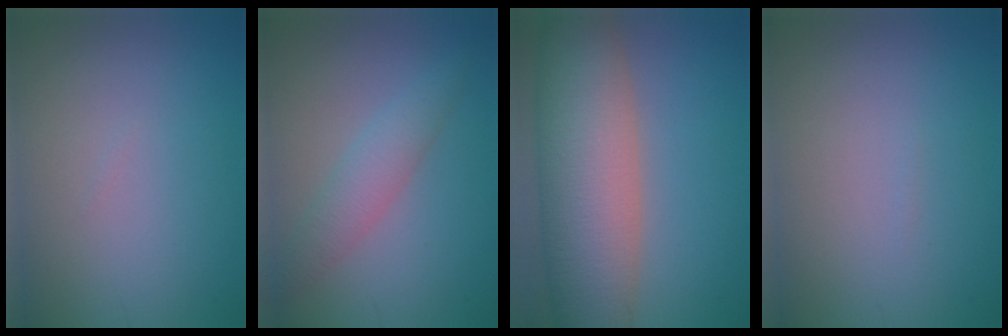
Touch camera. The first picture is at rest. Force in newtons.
{"total": 2.9, "press": 2.9, "slide": 0.1}
{"total": 11.8, "press": 11.8, "slide": 1.1}
{"total": 0.0}